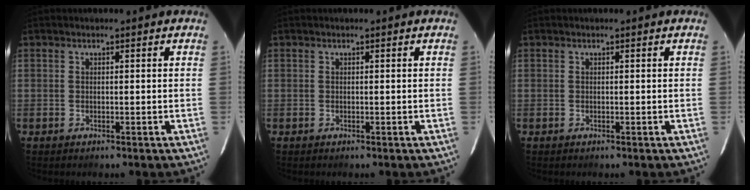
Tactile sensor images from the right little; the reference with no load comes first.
{"total": 0.0}
{"total": 0.0}